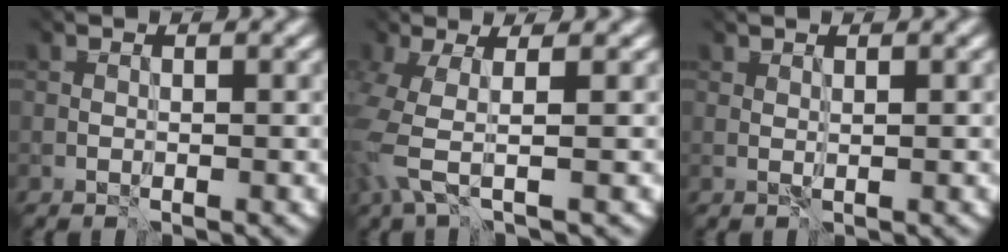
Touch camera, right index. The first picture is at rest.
{"total": 4.4, "force": [-2.3, 1.1, 3.6], "torque": [-0.107, -0.007, -0.040]}
{"total": 1.5, "force": [1.3, 0.4, 0.4], "torque": [-0.006, -0.001, 0.021]}